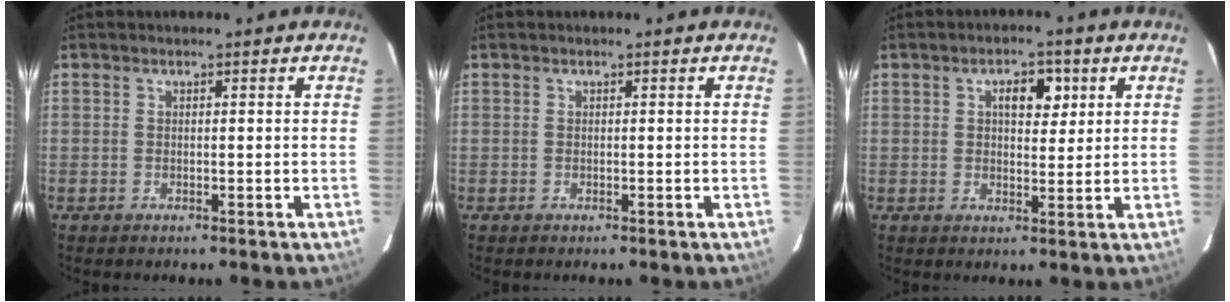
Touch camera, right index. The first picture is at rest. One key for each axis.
{"total": 0.0}
{"total": 4.8, "fx": 1.8, "fy": 2.4, "fz": 3.8, "tx": -0.058, "ty": 0.010, "tz": 0.028}